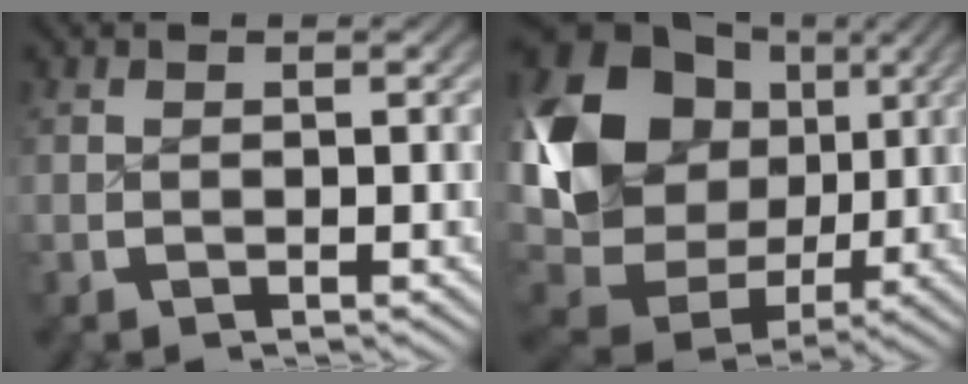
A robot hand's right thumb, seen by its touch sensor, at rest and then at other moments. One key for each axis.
{"total": 16.1, "fx": 0.2, "fy": 11.4, "fz": 11.3, "tx": -0.259, "ty": -0.046, "tz": 0.028}